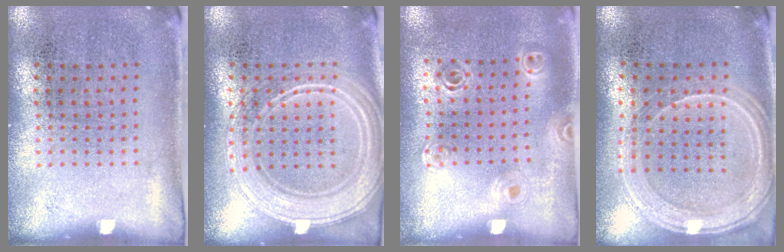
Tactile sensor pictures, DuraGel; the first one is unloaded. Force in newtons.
{"total": 2.5, "press": 2.5, "slide": 0.4}
{"total": 1.1, "press": 1.1, "slide": 0.2}
{"total": 1.3, "press": 1.3, "slide": 0.1}